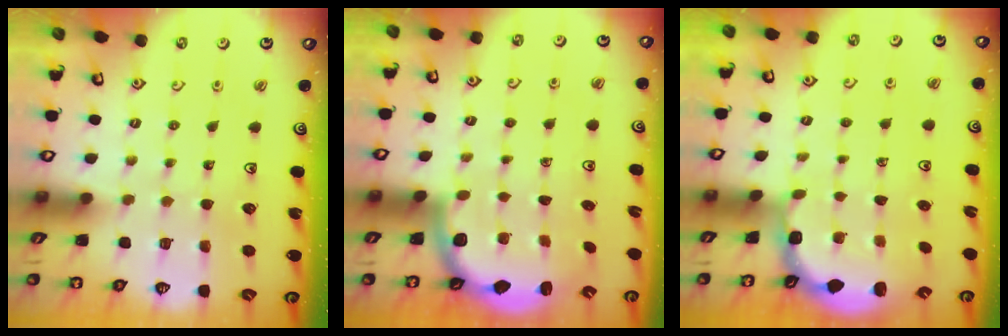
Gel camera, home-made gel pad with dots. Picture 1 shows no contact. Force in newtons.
{"total": 2.5, "press": 2.5, "slide": 0.6}
{"total": 1.7, "press": 1.4, "slide": 0.9}